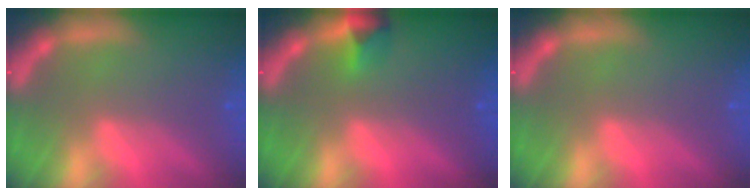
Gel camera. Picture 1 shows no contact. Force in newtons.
{"total": 1.9}
{"total": 0.0}